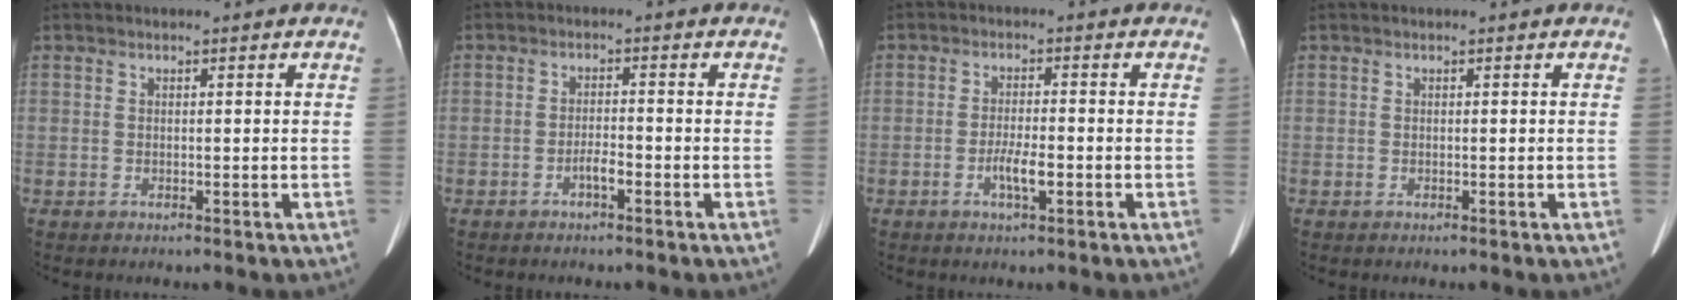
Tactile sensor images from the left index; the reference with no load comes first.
{"total": 2.0, "force": [-1.2, 0.3, 1.6], "torque": [-0.027, 0.003, -0.022]}
{"total": 3.5, "force": [-1.3, 0.6, 3.2], "torque": [-0.061, -0.001, -0.024]}
{"total": 0.0}